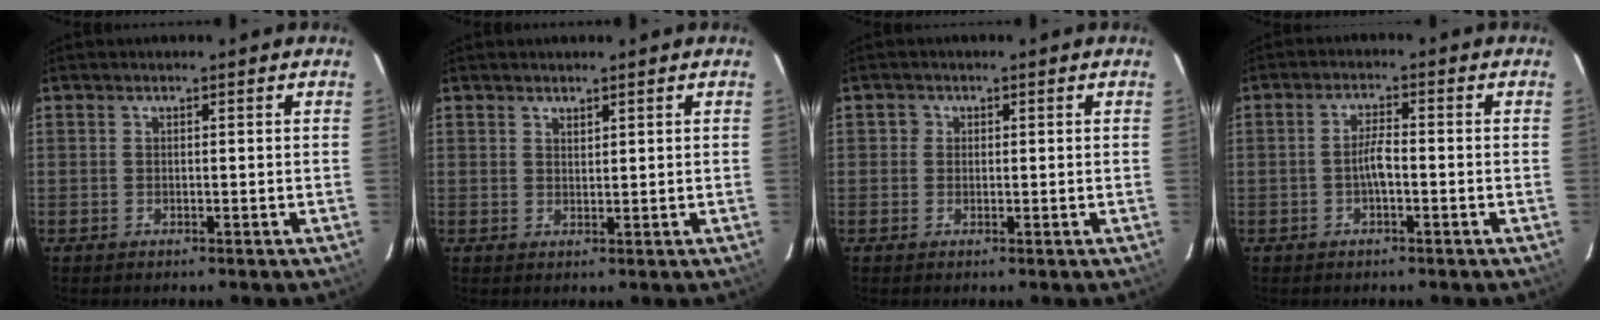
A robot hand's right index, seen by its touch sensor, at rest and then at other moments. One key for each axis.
{"total": 1.2, "fx": 1.1, "fy": 0.4, "fz": 0.3, "tx": -0.004, "ty": 0.000, "tz": 0.020}
{"total": 1.3, "fx": 0.0, "fy": 1.3, "fz": 0.1, "tx": 0.001, "ty": 0.003, "tz": -0.004}
{"total": 3.0, "fx": -1.1, "fy": 0.6, "fz": 2.8, "tx": -0.055, "ty": 0.005, "tz": -0.019}